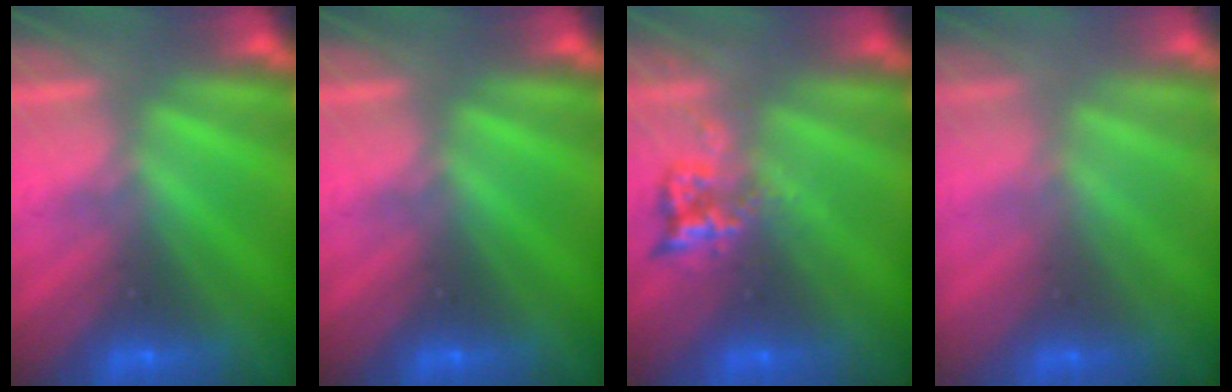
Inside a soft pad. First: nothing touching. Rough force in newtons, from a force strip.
{"total": 0.0}
{"total": 2.4}
{"total": 2.9}